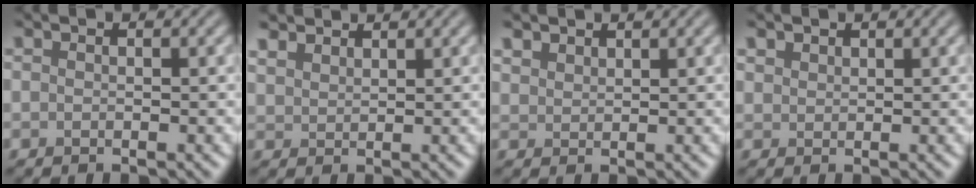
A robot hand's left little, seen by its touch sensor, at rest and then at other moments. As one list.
[{"total": 2.8, "force": [2.6, 0.9, 0.6], "torque": [-0.023, 0.006, 0.055]}, {"total": 1.7, "force": [1.5, 0.7, 0.2], "torque": [-0.010, 0.003, 0.035]}, {"total": 1.1, "force": [0.9, 0.6, 0.1], "torque": [-0.003, 0.001, 0.022]}]